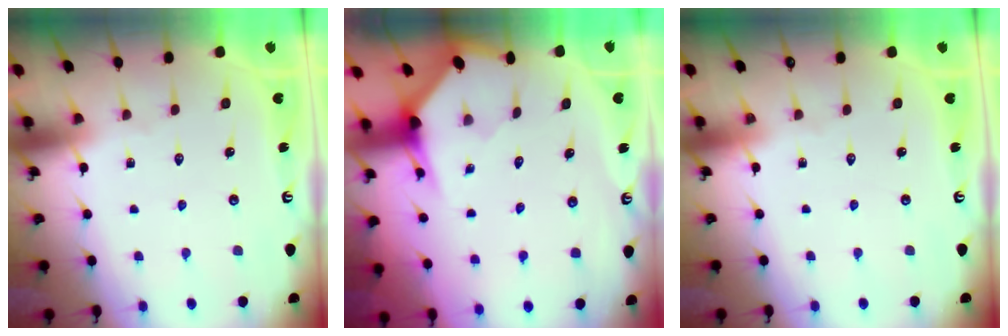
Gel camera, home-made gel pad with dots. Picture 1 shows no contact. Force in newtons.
{"total": 2.7, "press": 2.7, "slide": 0.2}
{"total": 0.0}